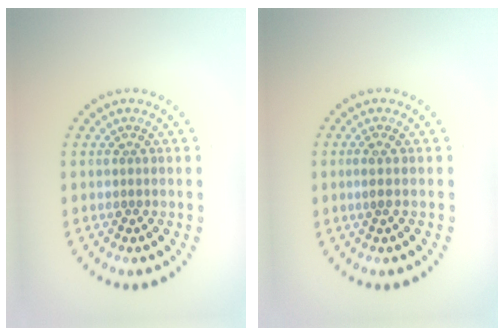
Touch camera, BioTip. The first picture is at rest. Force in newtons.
{"total": 0.9, "press": 0.5, "slide": 0.8}